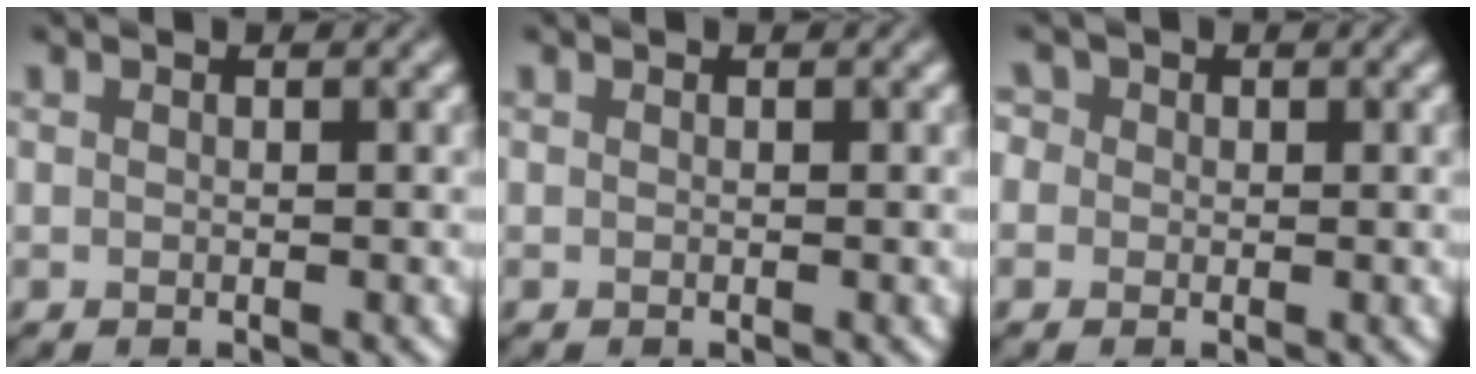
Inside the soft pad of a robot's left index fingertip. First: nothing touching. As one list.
[{"total": 0.0}, {"total": 2.5, "force": [0.9, 2.1, 1.0], "torque": [-0.014, 0.016, -0.008]}]